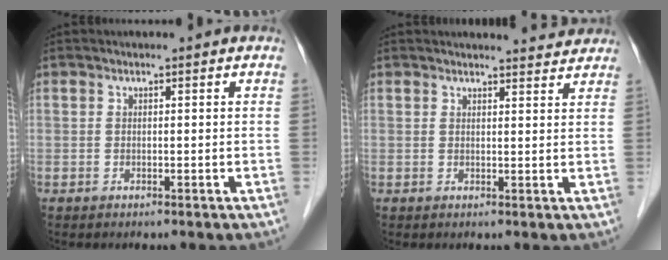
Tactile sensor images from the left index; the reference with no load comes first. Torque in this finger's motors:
{"motor_torque": [0.76, -1.04, 0.08, 0.01]}